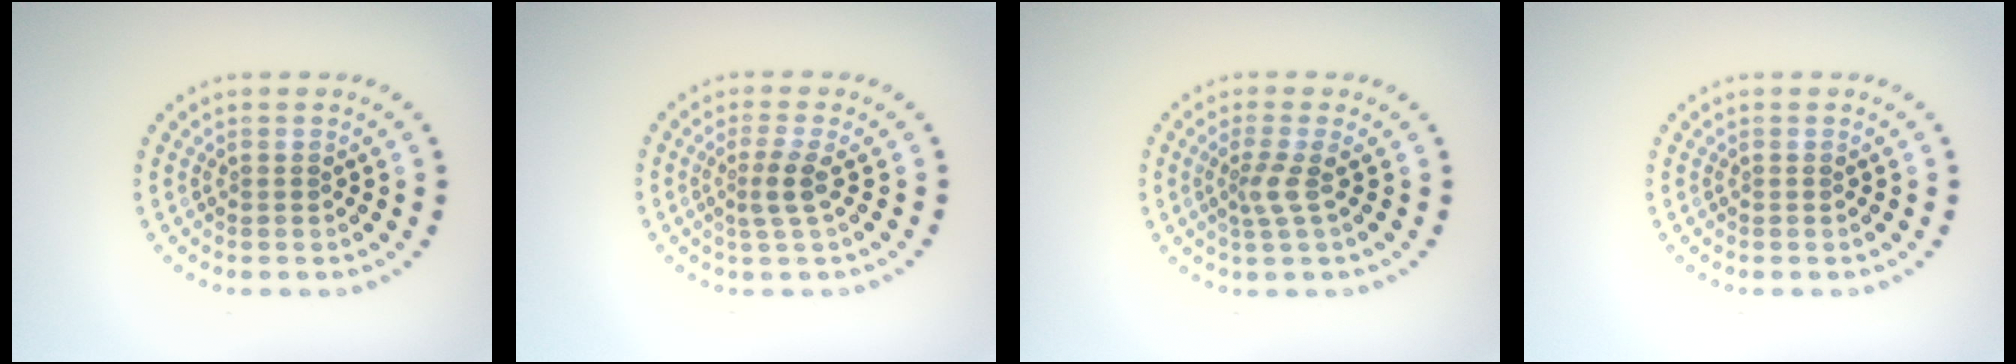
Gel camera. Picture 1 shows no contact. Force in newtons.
{"total": 2.0, "press": 1.5, "slide": 1.3}
{"total": 2.0, "press": 1.3, "slide": 1.5}
{"total": 0.0}